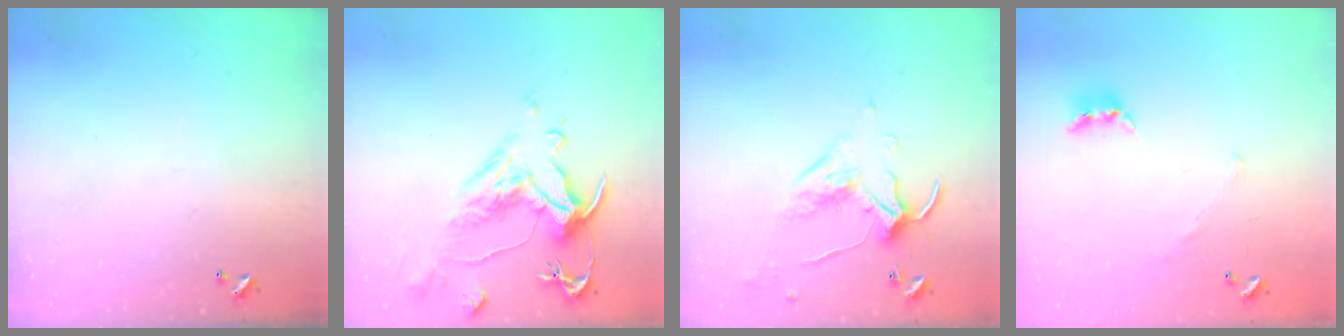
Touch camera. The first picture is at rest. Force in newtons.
{"total": 2.0, "press": 1.5, "slide": 1.4}
{"total": 1.2, "press": 0.8, "slide": 0.8}
{"total": 3.7, "press": 3.6, "slide": 0.9}